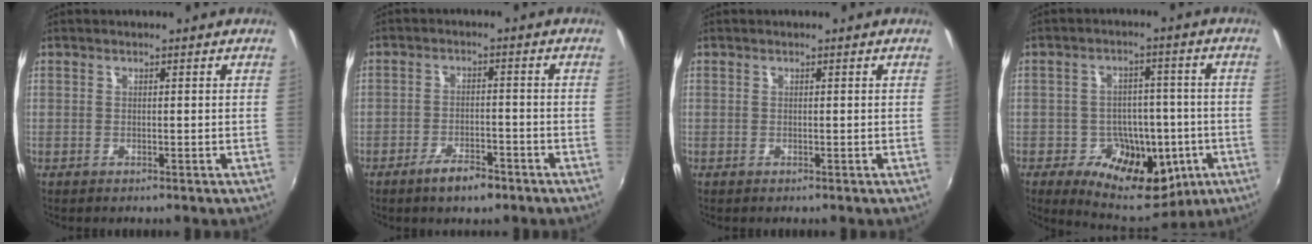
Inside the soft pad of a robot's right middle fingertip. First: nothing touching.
{"total": 5.6, "force": [-3.9, 1.9, 3.4], "torque": [-0.077, -0.003, -0.063]}
{"total": 0.0}
{"total": 14.6, "force": [-5.6, 10.5, 8.5], "torque": [-0.150, 0.005, -0.067]}